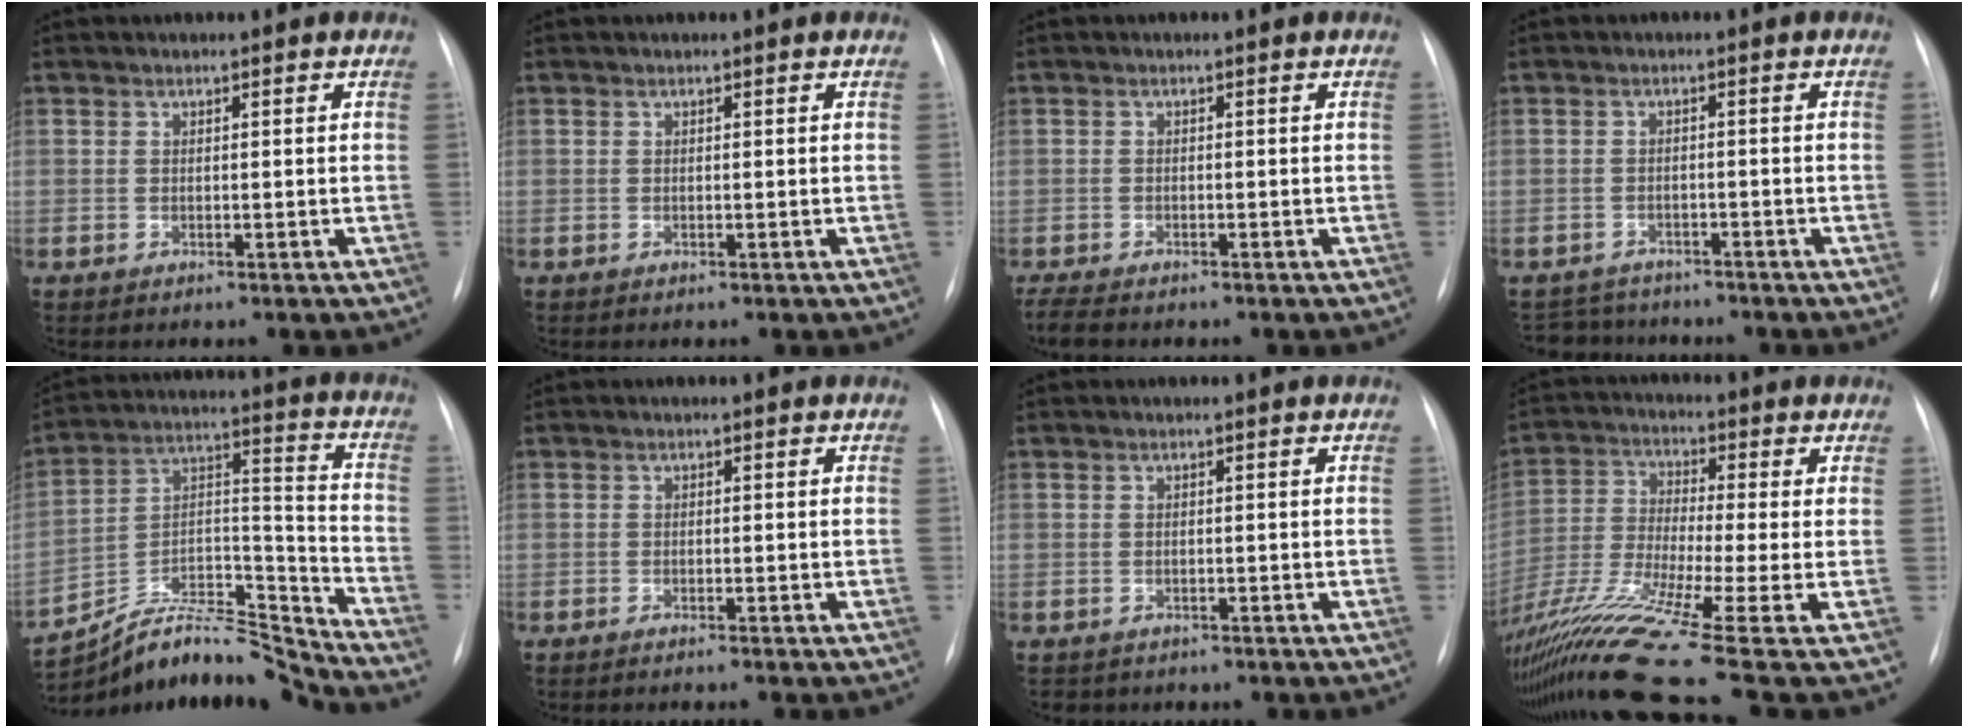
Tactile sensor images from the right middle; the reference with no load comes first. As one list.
[{"total": 0.0}, {"total": 3.7, "force": [-3.1, 1.0, 1.7], "torque": [-0.037, -0.011, -0.050]}, {"total": 5.1, "force": [-4.8, 1.9, -0.2], "torque": [0.005, 0.003, -0.072]}, {"total": 15.1, "force": [-15.0, -0.4, 0.9], "torque": [-0.011, 0.065, -0.267]}, {"total": 1.4, "force": [-1.2, -0.2, 0.8], "torque": [-0.011, -0.001, -0.015]}, {"total": 2.3, "force": [-1.9, 1.3, 0.2], "torque": [-0.008, 0.001, -0.024]}, {"total": 18.1, "force": [-11.9, -1.6, 13.6], "torque": [-0.279, -0.035, -0.218]}]